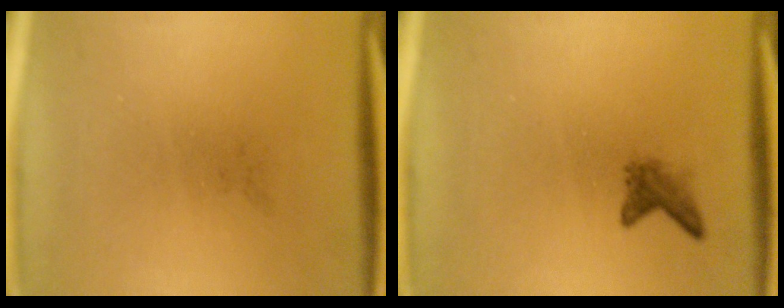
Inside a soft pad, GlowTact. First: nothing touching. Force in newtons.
{"total": 1.7}